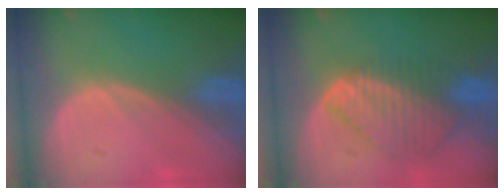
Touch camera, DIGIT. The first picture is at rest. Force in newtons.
{"total": 8.3, "press": 7.5, "slide": 3.7}